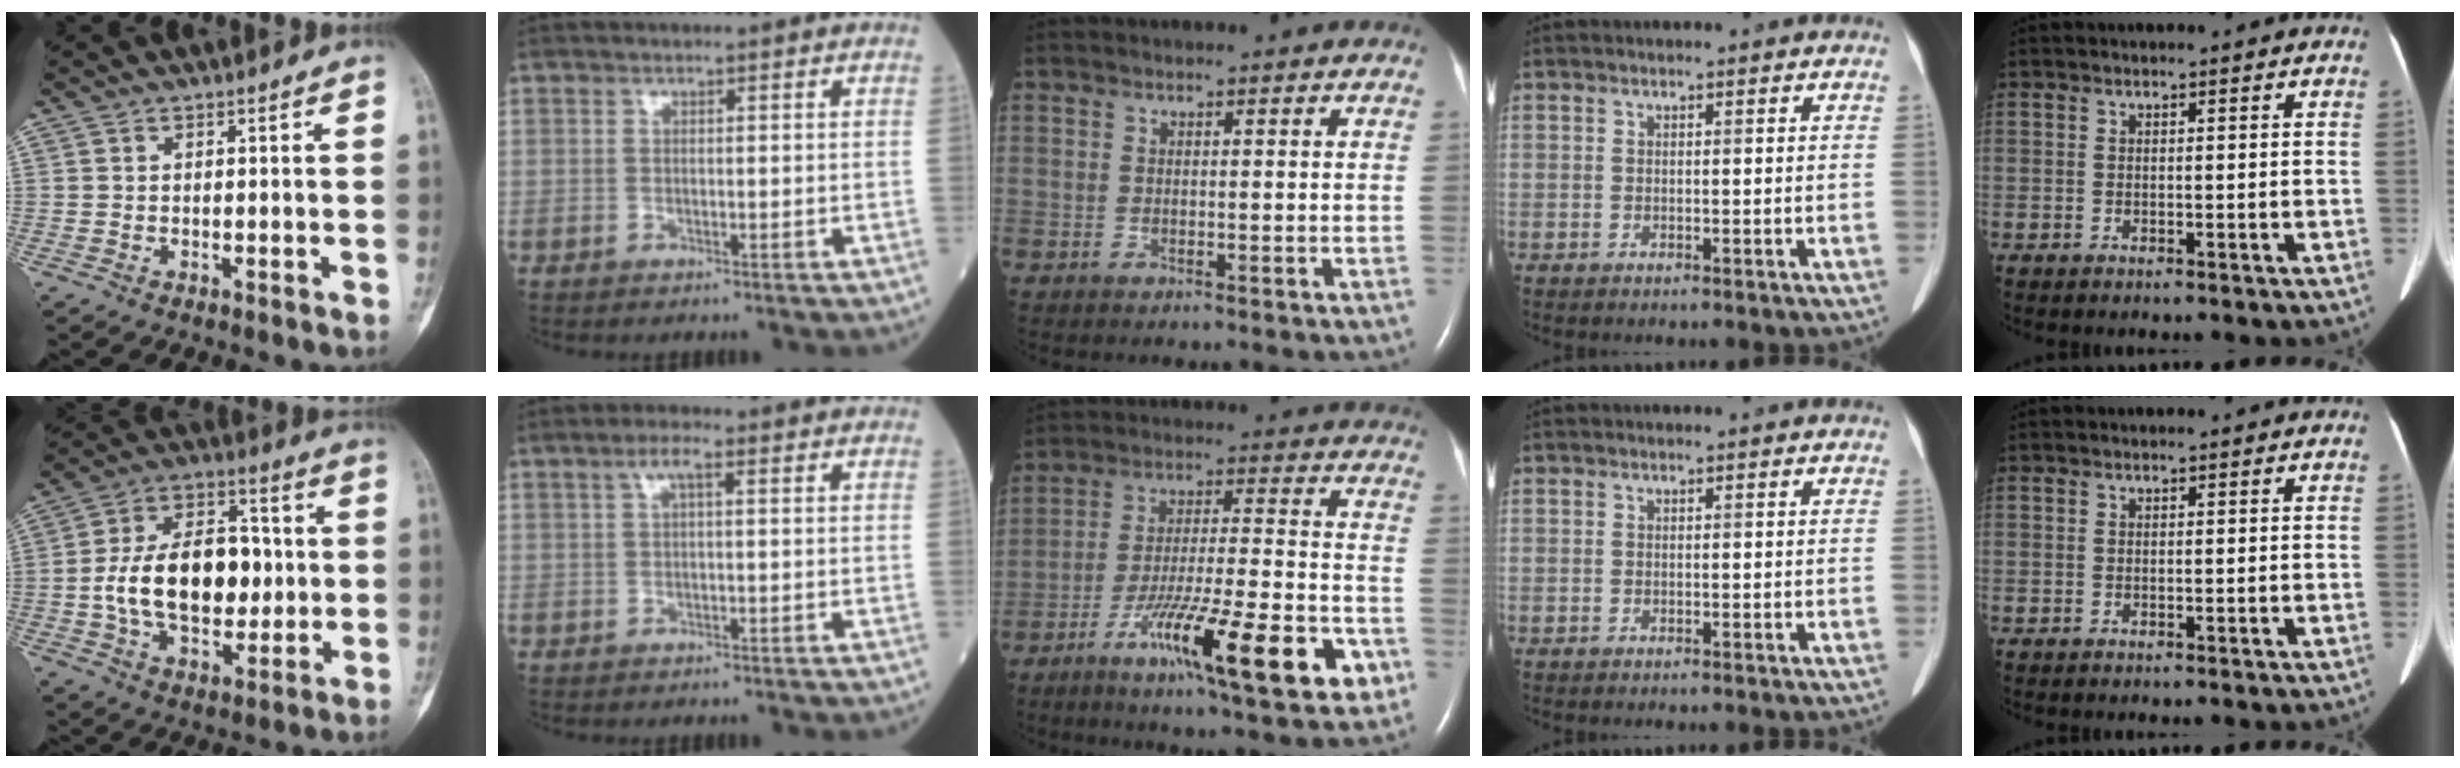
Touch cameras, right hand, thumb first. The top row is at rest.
{"thumb": {"total": 18.8, "force": [-0.3, 11.5, 14.9], "torque": [-0.225, 0.026, -0.003]}, "index": {"total": 2.4, "force": [0.9, 0.5, 2.2], "torque": [-0.045, 0.011, 0.017]}, "middle": {"total": 18.8, "force": [-9.3, 2.2, 16.2], "torque": [-0.236, -0.012, -0.141]}}